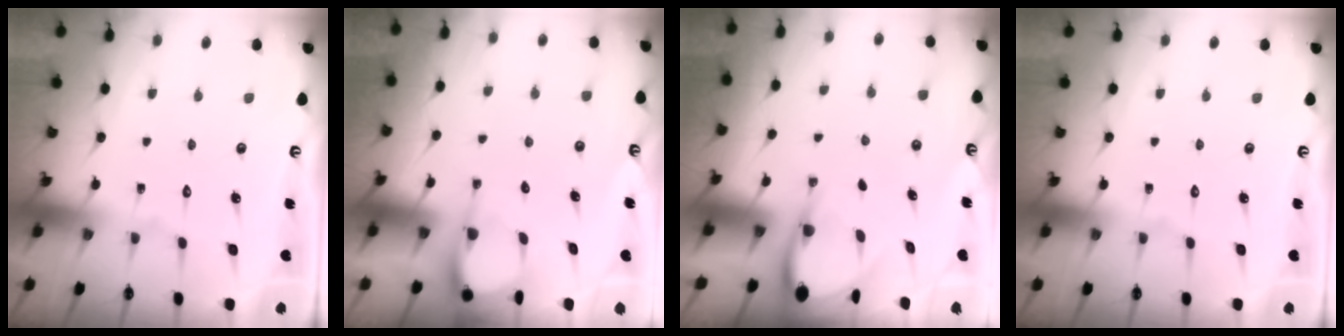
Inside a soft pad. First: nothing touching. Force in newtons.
{"total": 4.3, "press": 4.2, "slide": 0.4}
{"total": 4.0, "press": 4.0, "slide": 0.3}
{"total": 0.0}